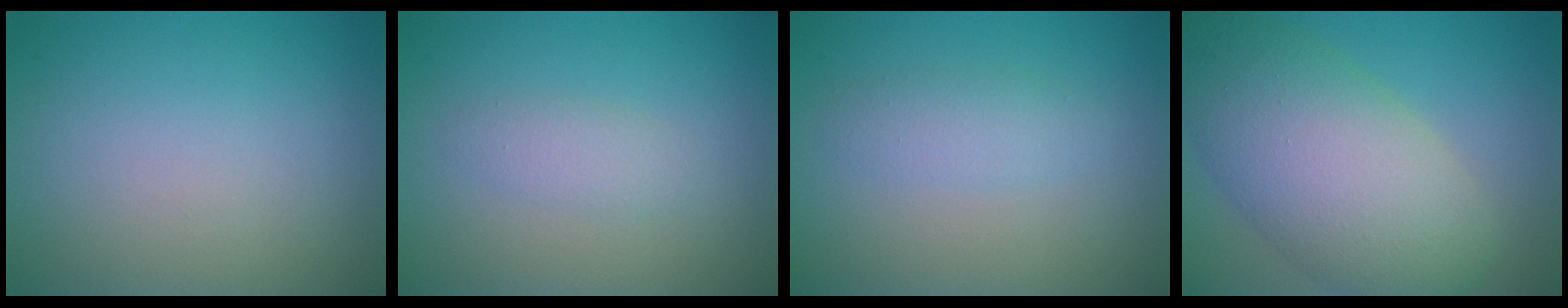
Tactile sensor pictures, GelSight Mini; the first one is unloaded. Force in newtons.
{"total": 1.6, "press": 1.6, "slide": 0.1}
{"total": 1.9, "press": 1.9, "slide": 0.0}
{"total": 10.4, "press": 10.4, "slide": 0.6}